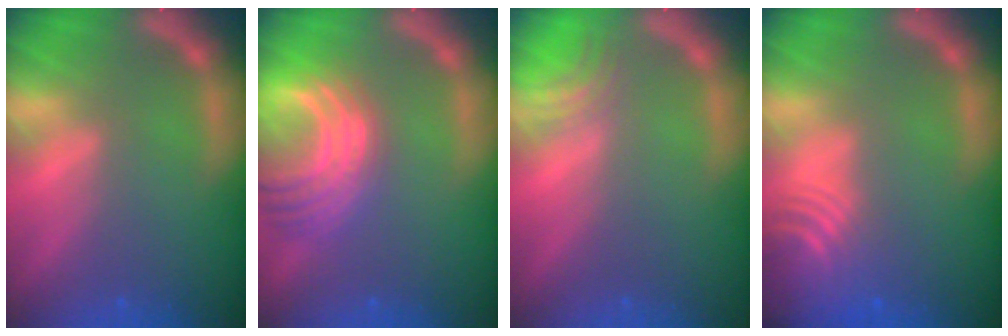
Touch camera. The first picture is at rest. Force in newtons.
{"total": 9.5}
{"total": 2.5}
{"total": 8.6}